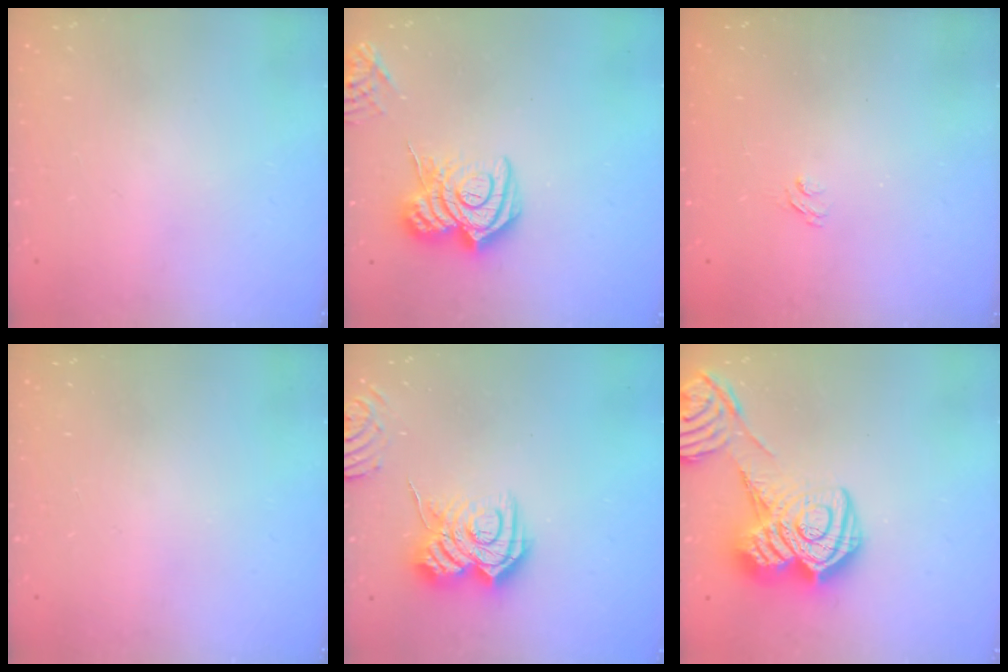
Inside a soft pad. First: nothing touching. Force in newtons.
{"total": 15.1, "press": 15.0, "slide": 1.6}
{"total": 2.1, "press": 1.6, "slide": 1.2}
{"total": 0.0}
{"total": 13.6, "press": 13.5, "slide": 1.2}
{"total": 20.2, "press": 20.1, "slide": 1.2}